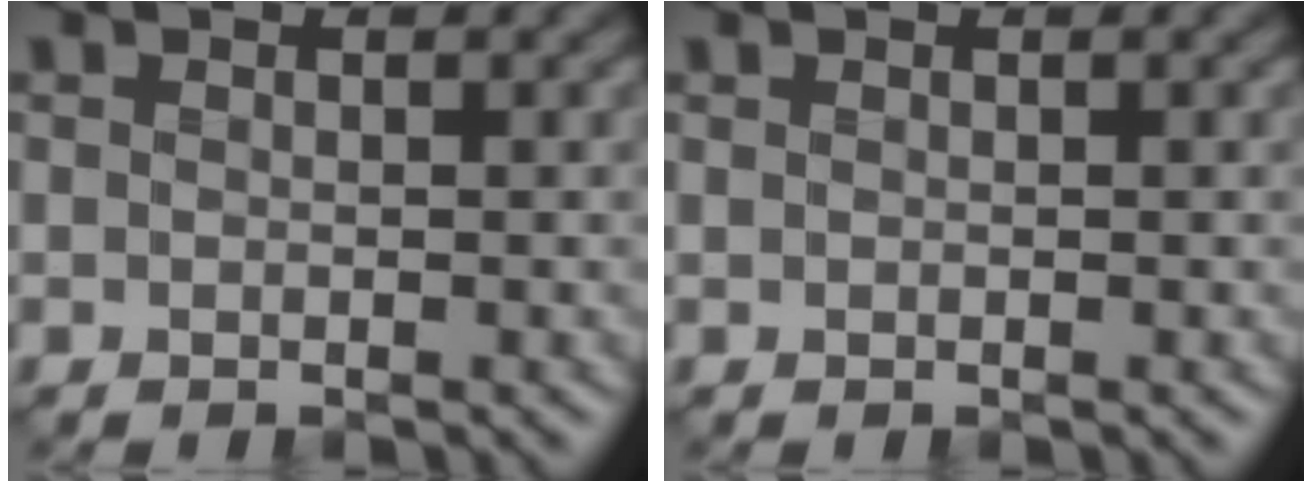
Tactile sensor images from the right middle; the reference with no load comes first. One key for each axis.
{"total": 0.0}